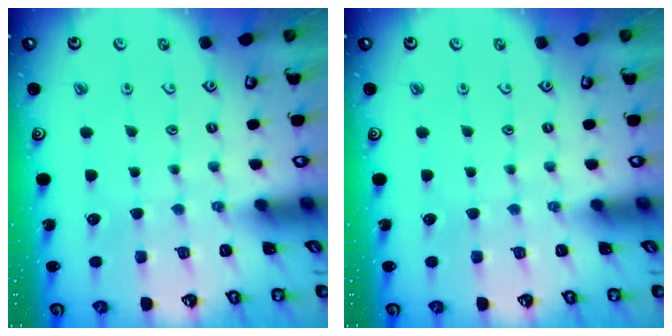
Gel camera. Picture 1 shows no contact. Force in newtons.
{"total": 0.0}